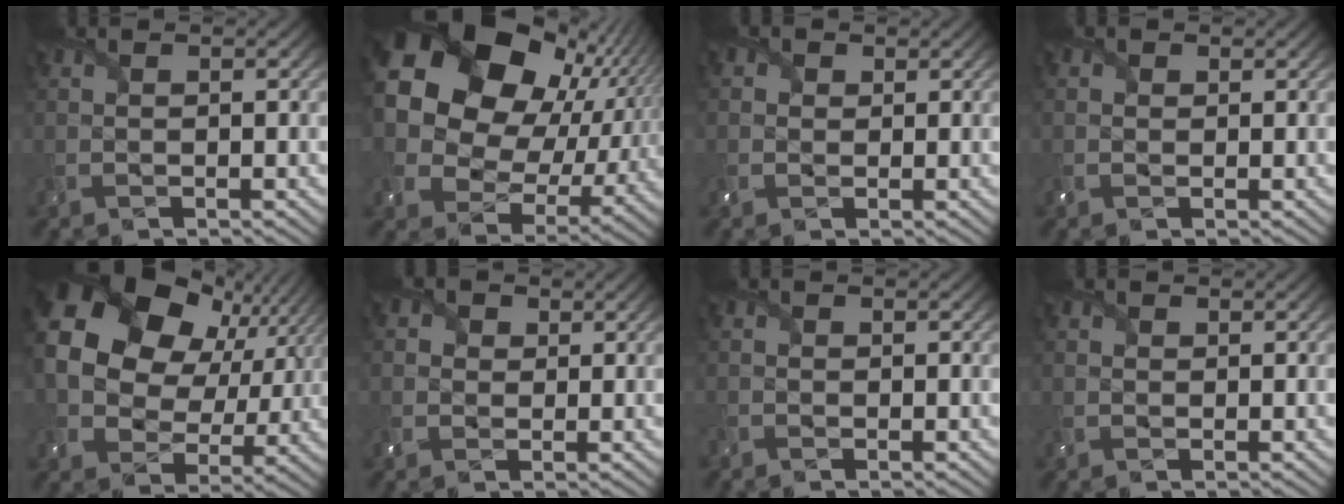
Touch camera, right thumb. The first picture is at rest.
{"total": 21.1, "force": [7.0, 16.3, 11.3], "torque": [-0.266, 0.038, 0.139]}
{"total": 1.7, "force": [0.4, 1.6, 0.5], "torque": [-0.013, 0.000, 0.004]}
{"total": 1.0, "force": [0.3, 0.9, 0.3], "torque": [-0.007, 0.000, 0.002]}
{"total": 18.6, "force": [5.1, 14.0, 11.1], "torque": [-0.237, 0.023, 0.093]}
{"total": 2.4, "force": [0.6, 2.2, 0.8], "torque": [-0.023, 0.004, 0.005]}
{"total": 1.0, "force": [-0.7, 0.6, 0.1], "torque": [-0.003, -0.005, -0.017]}
{"total": 0.6, "force": [0.2, 0.6, 0.1], "torque": [-0.003, -0.001, 0.002]}